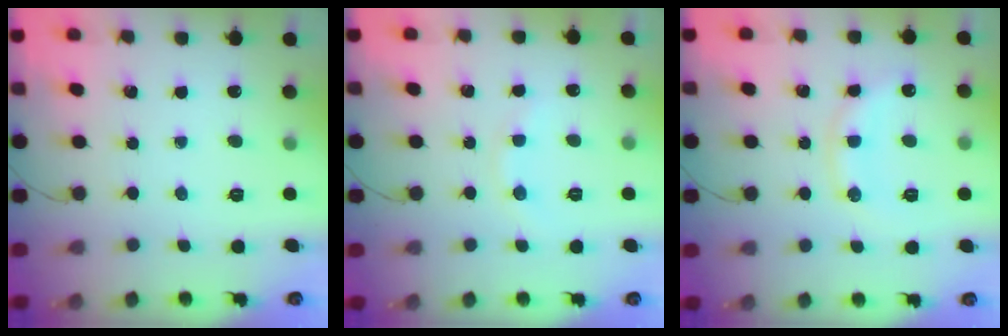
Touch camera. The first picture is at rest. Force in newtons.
{"total": 6.5, "press": 6.4, "slide": 1.1}
{"total": 11.4, "press": 11.4, "slide": 0.8}